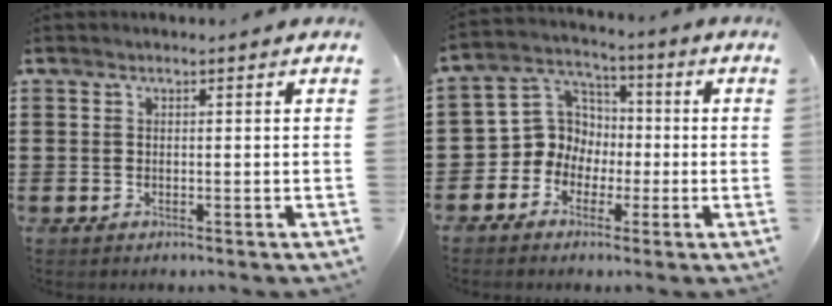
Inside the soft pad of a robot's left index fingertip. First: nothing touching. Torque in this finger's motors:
{"motor_torque": [0.14, 0.38, 0.14, 0.01]}